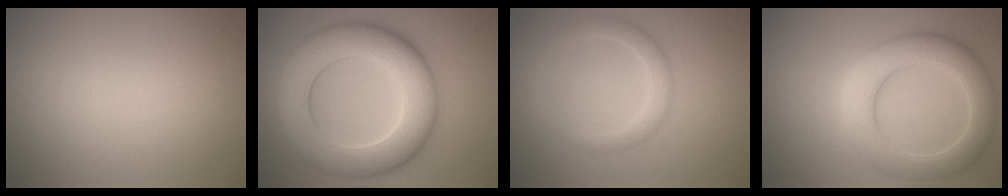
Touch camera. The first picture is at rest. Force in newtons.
{"total": 11.0, "press": 11.0, "slide": 0.6}
{"total": 2.5, "press": 2.4, "slide": 0.2}
{"total": 6.5, "press": 6.5, "slide": 0.3}